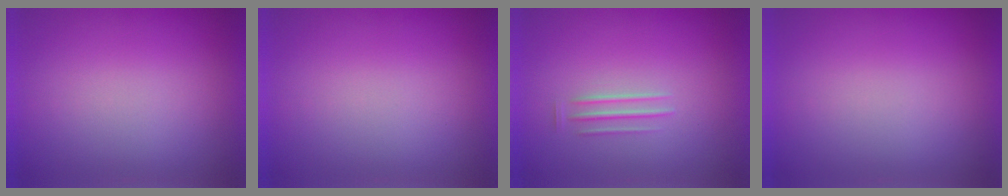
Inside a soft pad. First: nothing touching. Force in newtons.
{"total": 0.0}
{"total": 1.5}
{"total": 0.0}